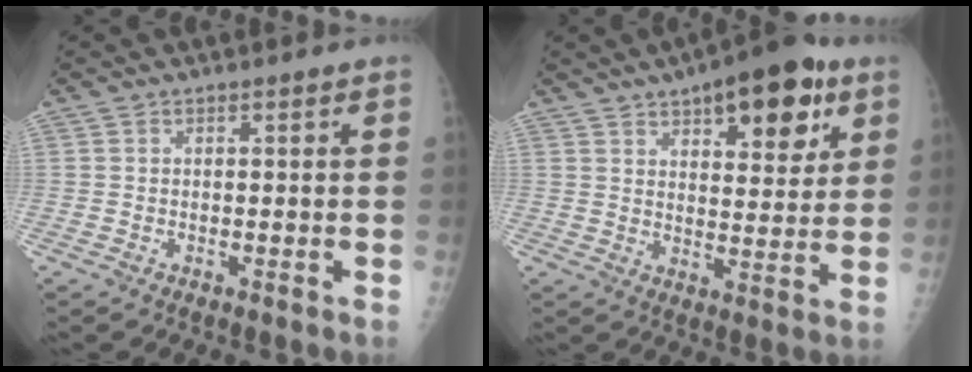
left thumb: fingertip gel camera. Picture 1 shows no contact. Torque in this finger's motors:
{"motor_torque": [0.28, 0.49, 0.13, -0.27, 0.19]}